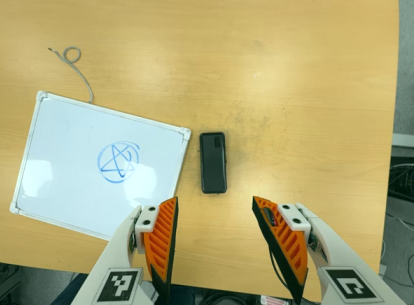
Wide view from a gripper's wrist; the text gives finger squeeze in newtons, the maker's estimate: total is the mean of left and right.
{"total": 0.0}